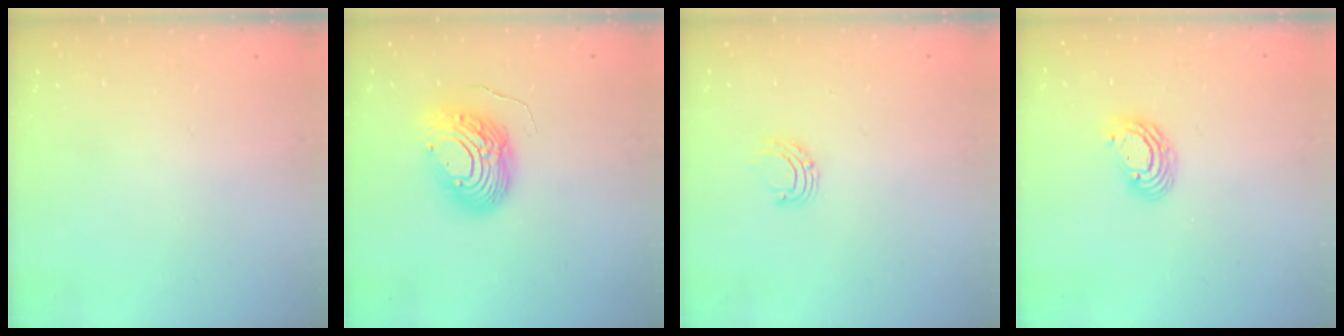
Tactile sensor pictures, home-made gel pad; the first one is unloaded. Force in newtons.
{"total": 12.0, "press": 12.0, "slide": 1.1}
{"total": 5.1, "press": 5.1, "slide": 0.4}
{"total": 6.1, "press": 6.1, "slide": 0.3}